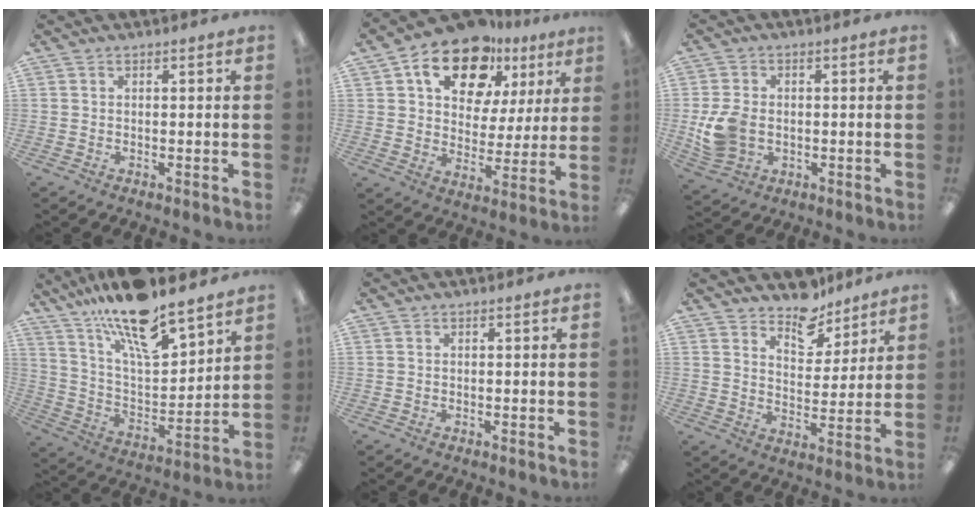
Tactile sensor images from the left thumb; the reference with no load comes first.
{"total": 16.6, "force": [10.5, 9.7, 8.5], "torque": [-0.142, -0.049, 0.187]}
{"total": 8.6, "force": [-1.1, 6.6, 5.3], "torque": [-0.114, 0.008, -0.017]}
{"total": 17.3, "force": [14.4, 4.1, 8.7], "torque": [-0.160, -0.095, 0.248]}
{"total": 0.0}
{"total": 9.4, "force": [8.1, 4.3, 2.0], "torque": [-0.017, -0.062, 0.149]}